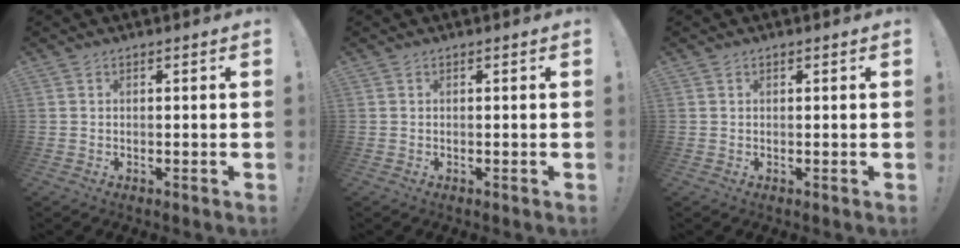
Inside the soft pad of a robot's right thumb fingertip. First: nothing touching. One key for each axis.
{"total": 0.0}
{"total": 0.0}